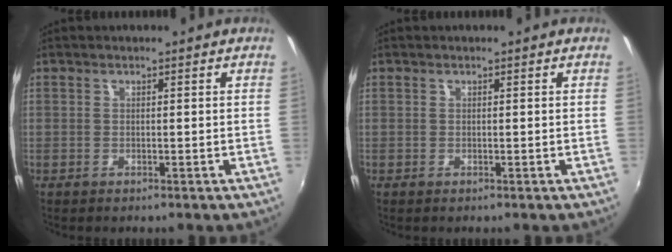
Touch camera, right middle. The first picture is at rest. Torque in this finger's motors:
{"motor_torque": [0.10, 0.00, 0.03, 0.00]}